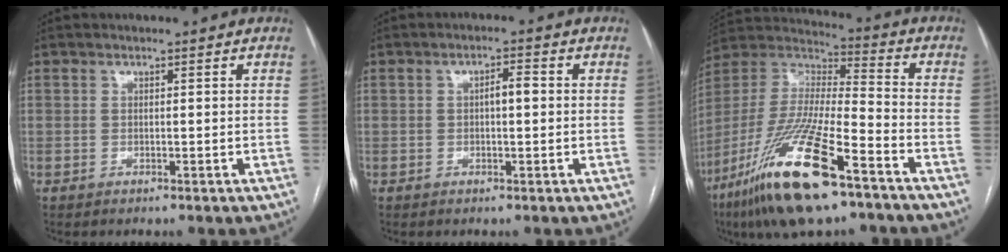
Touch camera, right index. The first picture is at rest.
{"total": 2.6, "force": [0.1, 0.9, 2.4], "torque": [-0.038, 0.009, 0.001]}
{"total": 23.1, "force": [-13.5, 4.2, 18.3], "torque": [-0.394, -0.047, -0.249]}